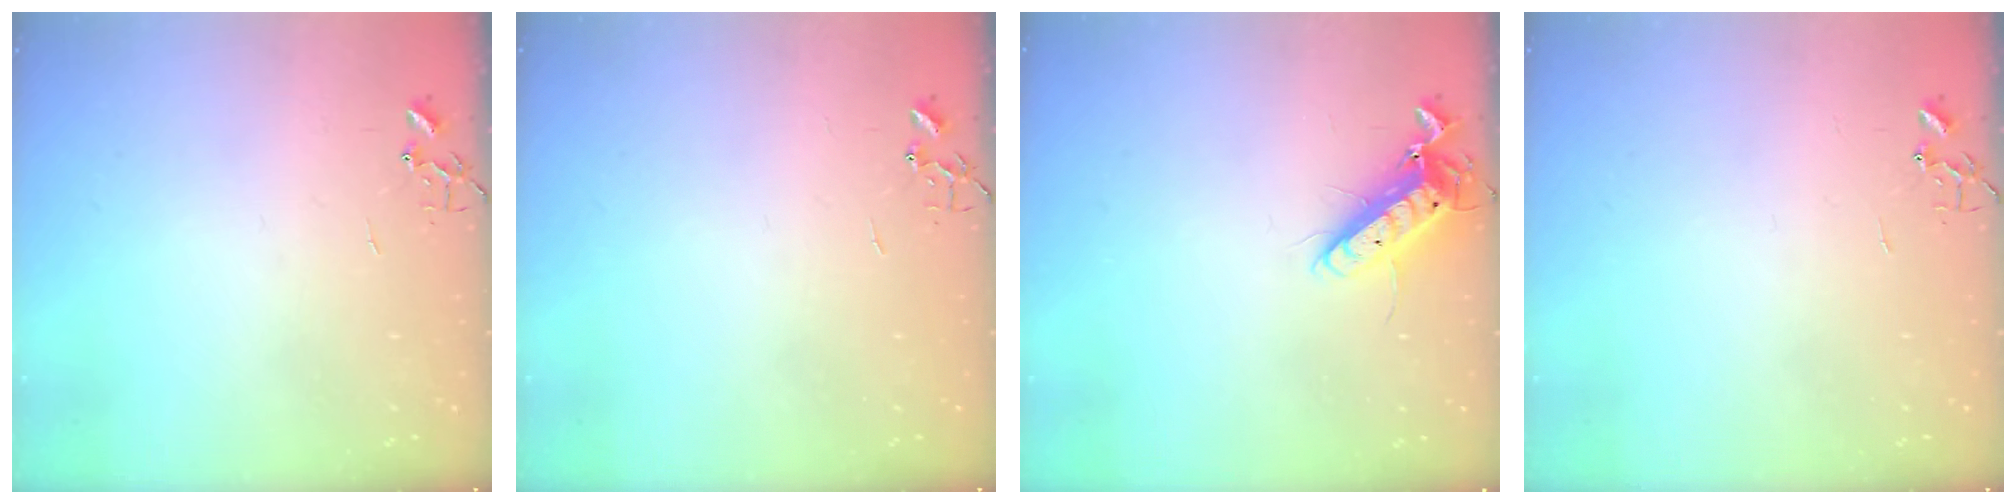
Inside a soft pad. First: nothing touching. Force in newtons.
{"total": 0.0}
{"total": 12.2, "press": 12.1, "slide": 1.7}
{"total": 0.0}